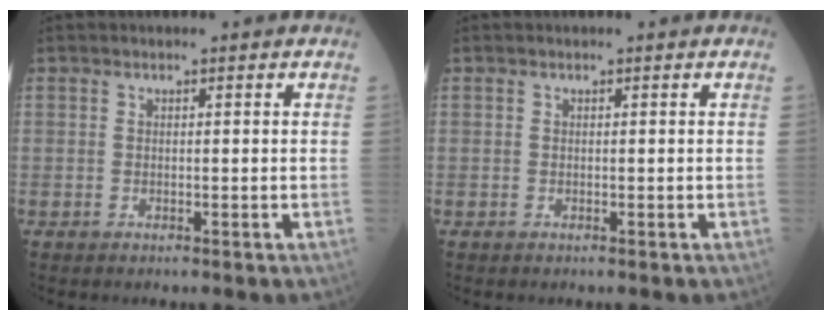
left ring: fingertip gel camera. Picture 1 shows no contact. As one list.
[{"total": 0.0}]